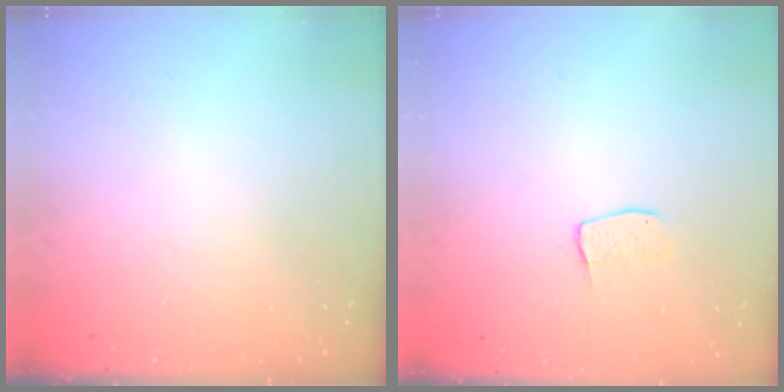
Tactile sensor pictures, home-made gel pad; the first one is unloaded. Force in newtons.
{"total": 5.9, "press": 5.9, "slide": 0.3}